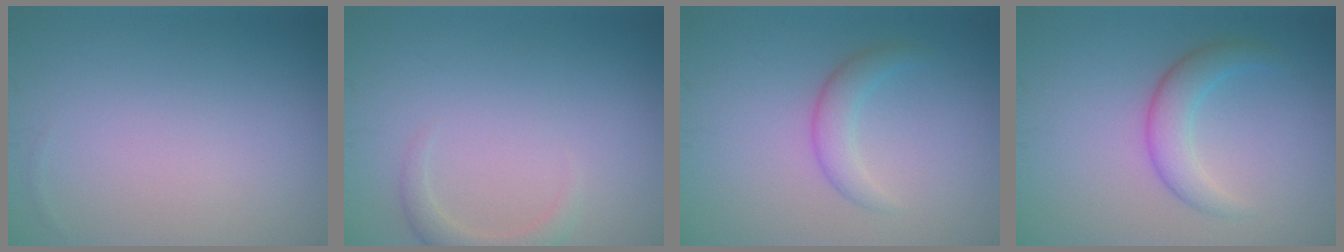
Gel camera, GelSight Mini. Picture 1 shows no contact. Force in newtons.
{"total": 2.0, "press": 2.0, "slide": 0.3}
{"total": 2.2, "press": 2.2, "slide": 0.1}
{"total": 3.1, "press": 3.1, "slide": 0.1}